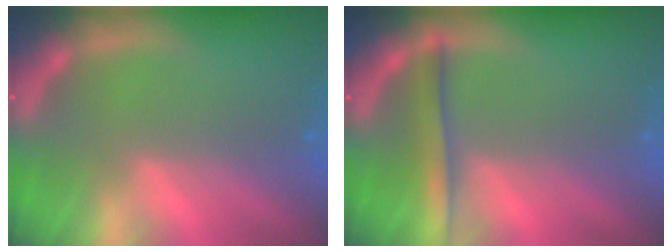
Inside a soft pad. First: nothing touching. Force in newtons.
{"total": 3.5}